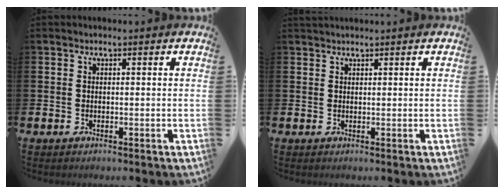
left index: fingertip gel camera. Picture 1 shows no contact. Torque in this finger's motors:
{"motor_torque": [-0.14, -0.44, 0.12, 0.04]}